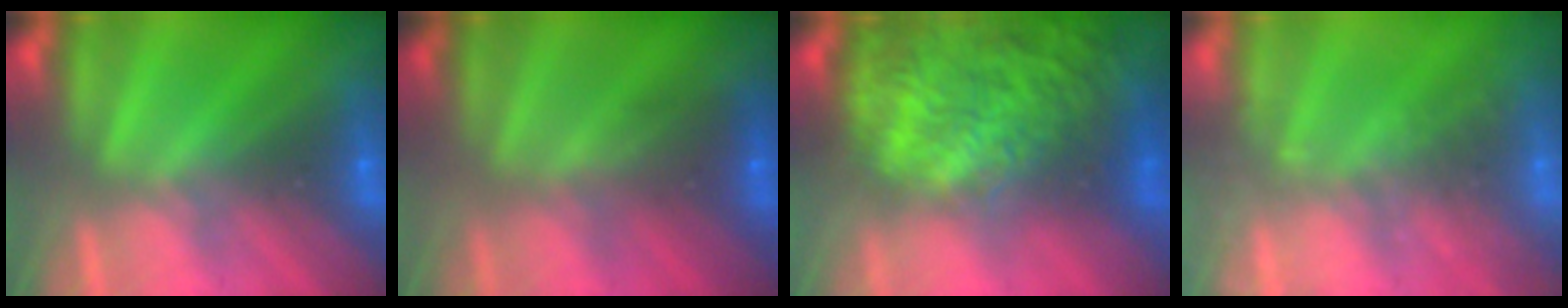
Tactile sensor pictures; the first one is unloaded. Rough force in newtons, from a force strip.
{"total": 2.1}
{"total": 7.8}
{"total": 1.9}